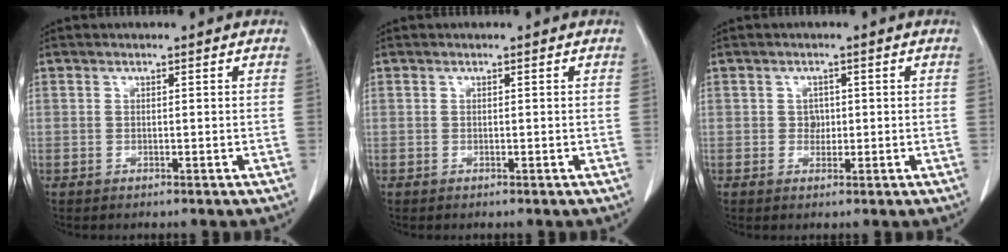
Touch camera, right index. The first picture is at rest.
{"total": 0.0}
{"total": 1.7, "force": [0.1, 1.4, 0.8], "torque": [-0.012, 0.003, 0.001]}